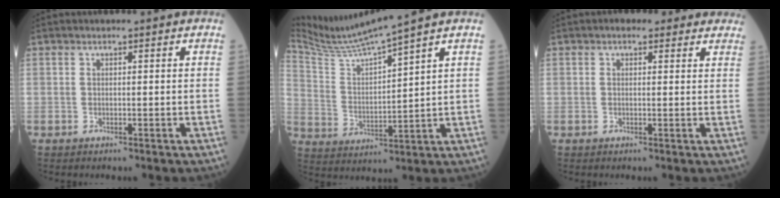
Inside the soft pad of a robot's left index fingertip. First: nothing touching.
{"total": 10.0, "force": [9.1, -2.7, 3.1], "torque": [-0.074, -0.009, 0.183]}
{"total": 4.6, "force": [3.5, 2.1, 2.1], "torque": [-0.014, 0.021, 0.038]}